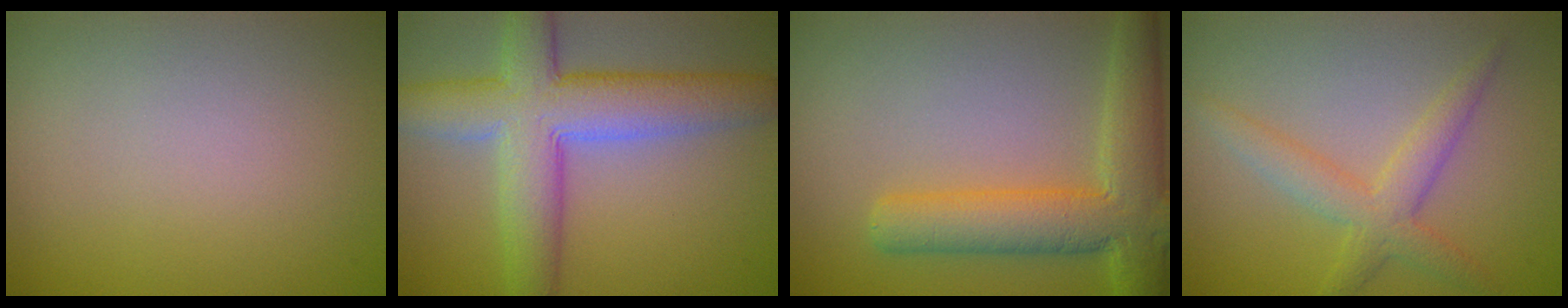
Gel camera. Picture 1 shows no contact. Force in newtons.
{"total": 8.0, "press": 8.0, "slide": 0.3}
{"total": 6.9, "press": 6.8, "slide": 0.4}
{"total": 3.2, "press": 3.2, "slide": 0.1}